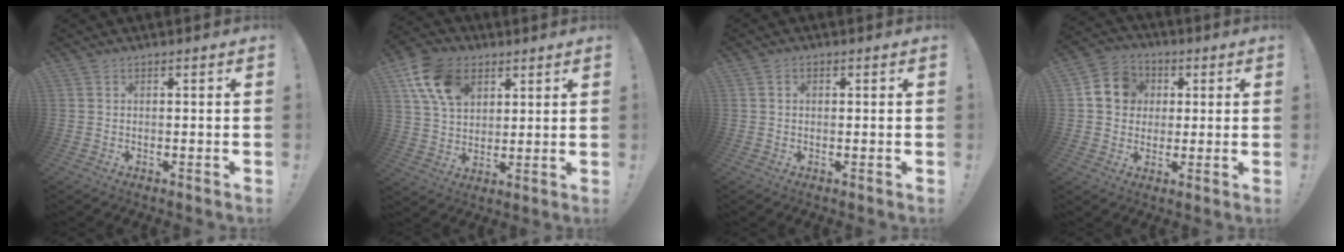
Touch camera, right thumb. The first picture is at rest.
{"total": 14.7, "force": [6.7, 10.3, 8.1], "torque": [-0.133, -0.015, 0.133]}
{"total": 1.0, "force": [0.1, 0.8, 0.5], "torque": [-0.006, 0.002, 0.000]}
{"total": 11.2, "force": [2.4, 10.0, 4.6], "torque": [-0.066, 0.010, 0.053]}